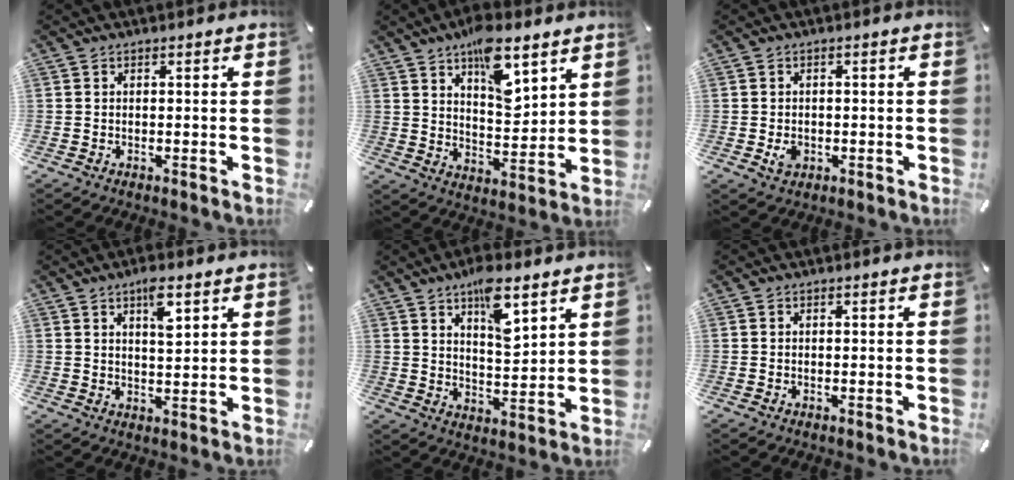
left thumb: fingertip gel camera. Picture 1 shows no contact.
{"total": 12.2, "force": [7.8, 5.6, 7.5], "torque": [-0.096, -0.050, 0.133]}
{"total": 3.1, "force": [-0.7, 2.4, 1.8], "torque": [-0.028, -0.002, -0.014]}
{"total": 5.9, "force": [3.3, 2.0, 4.4], "torque": [-0.064, -0.013, 0.050]}
{"total": 10.0, "force": [6.7, 3.8, 6.4], "torque": [-0.095, -0.037, 0.112]}
{"total": 0.0}